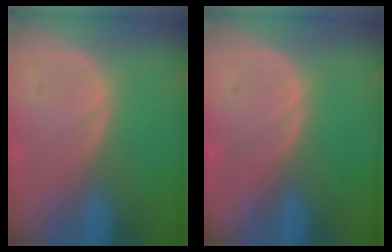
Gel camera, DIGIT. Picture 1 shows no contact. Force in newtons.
{"total": 0.0}